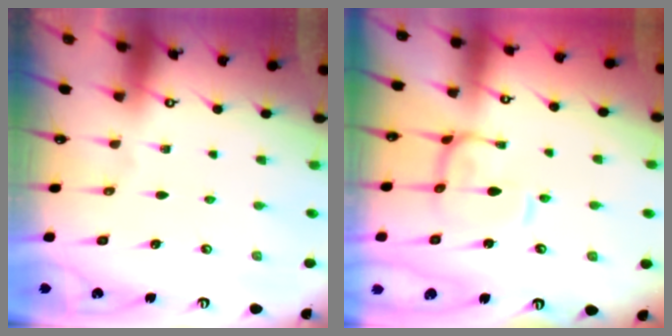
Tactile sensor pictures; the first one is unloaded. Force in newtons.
{"total": 2.6, "press": 2.5, "slide": 0.6}